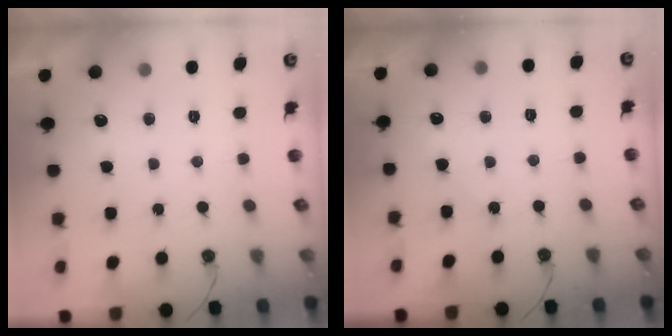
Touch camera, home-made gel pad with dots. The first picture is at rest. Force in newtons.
{"total": 4.4, "press": 4.4, "slide": 0.7}